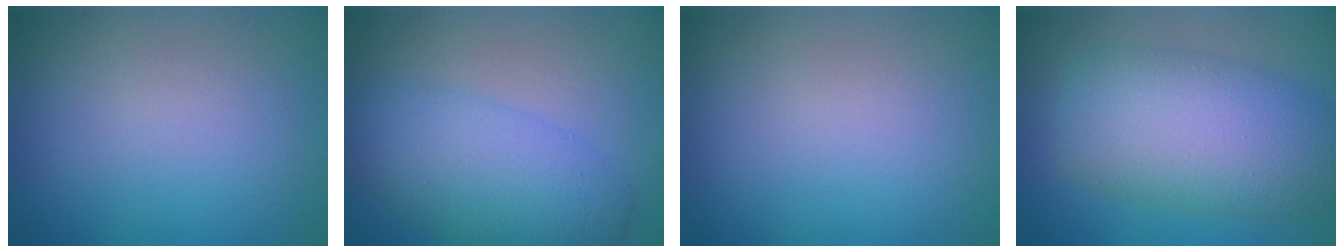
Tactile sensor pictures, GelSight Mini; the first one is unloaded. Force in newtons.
{"total": 5.8, "press": 5.7, "slide": 0.2}
{"total": 0.0}
{"total": 9.1, "press": 9.1, "slide": 0.3}